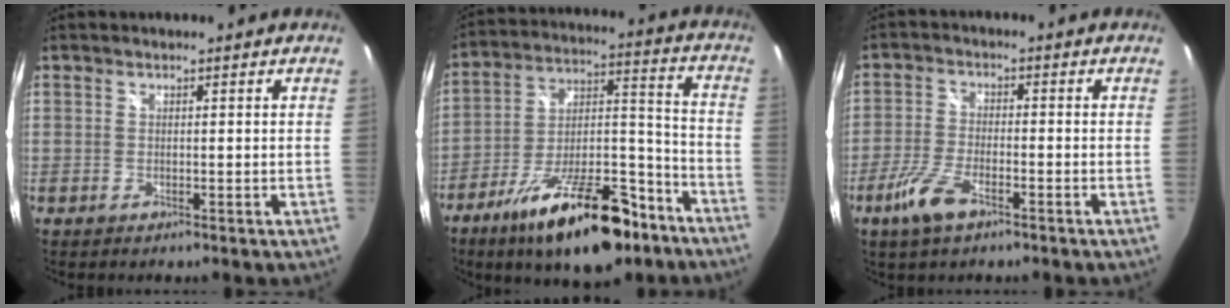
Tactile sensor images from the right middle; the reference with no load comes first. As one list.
[{"total": 22.3, "force": [-14.4, 8.0, 15.0], "torque": [-0.248, -0.001, -0.223]}, {"total": 6.6, "force": [-4.0, 2.4, 4.6], "torque": [-0.114, -0.007, -0.081]}]